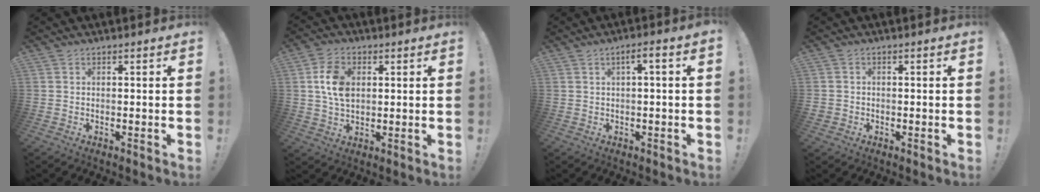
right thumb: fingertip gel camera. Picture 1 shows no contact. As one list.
[{"total": 9.9, "force": [2.0, 7.1, 6.6], "torque": [-0.123, 0.009, 0.041]}, {"total": 3.5, "force": [1.4, 0.2, 3.2], "torque": [-0.053, -0.003, 0.019]}, {"total": 1.9, "force": [-0.6, 1.6, 0.8], "torque": [-0.019, 0.006, -0.009]}]